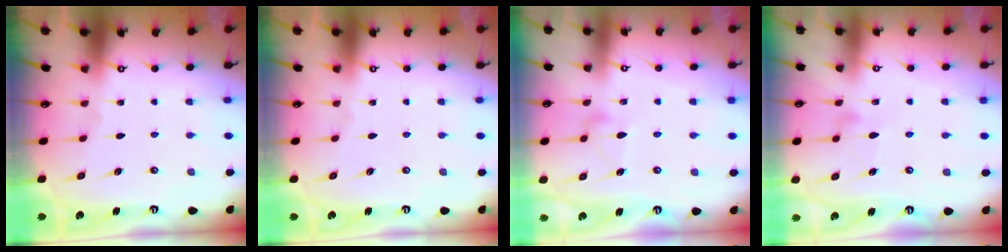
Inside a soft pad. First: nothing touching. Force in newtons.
{"total": 0.0}
{"total": 8.4, "press": 8.4, "slide": 0.1}
{"total": 5.6, "press": 5.6, "slide": 0.2}